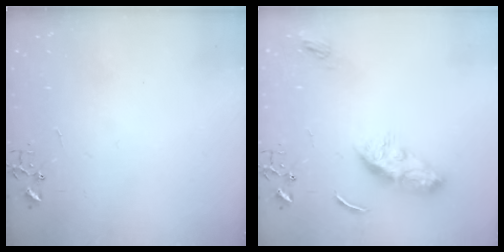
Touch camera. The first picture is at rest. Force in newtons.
{"total": 10.6, "press": 10.5, "slide": 0.7}